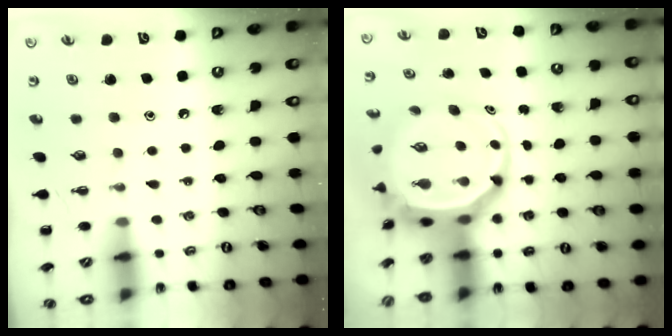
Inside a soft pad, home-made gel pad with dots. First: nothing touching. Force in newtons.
{"total": 6.4, "press": 6.2, "slide": 1.6}